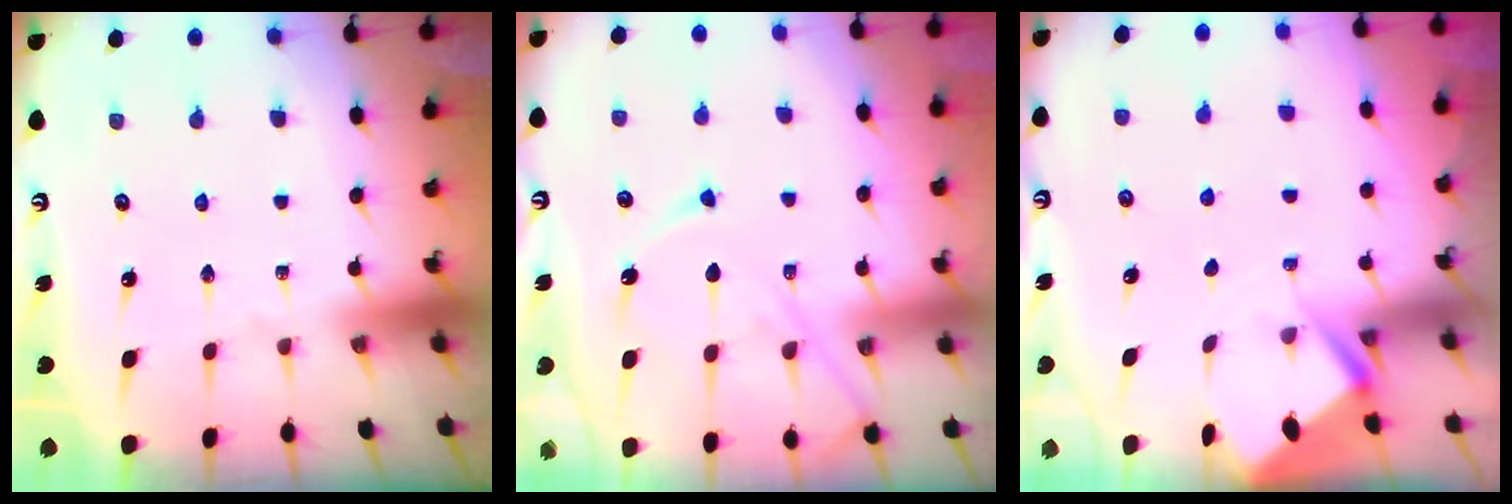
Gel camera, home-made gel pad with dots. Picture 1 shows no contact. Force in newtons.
{"total": 11.8, "press": 11.8, "slide": 1.1}
{"total": 3.0, "press": 2.9, "slide": 0.4}